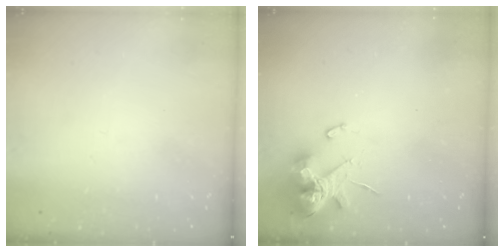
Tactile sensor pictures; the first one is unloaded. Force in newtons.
{"total": 12.6, "press": 12.5, "slide": 1.6}